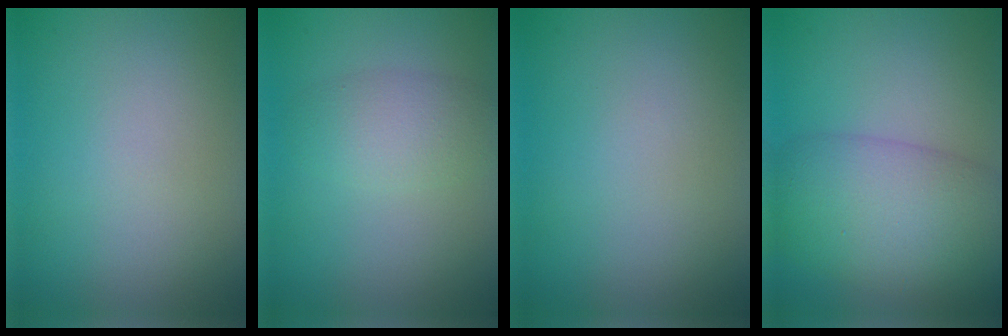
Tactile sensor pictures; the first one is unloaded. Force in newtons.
{"total": 3.1, "press": 3.1, "slide": 0.1}
{"total": 0.0}
{"total": 8.3, "press": 8.3, "slide": 0.3}